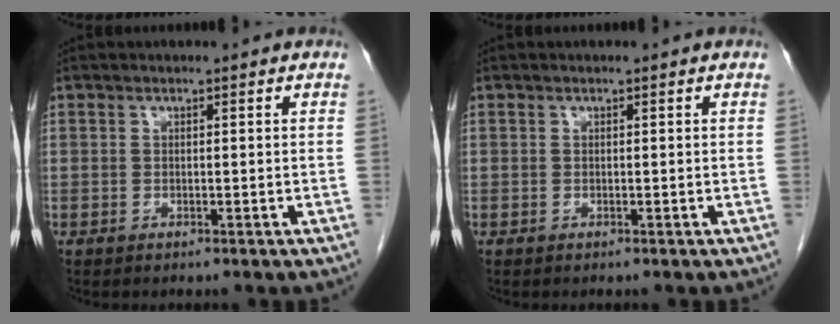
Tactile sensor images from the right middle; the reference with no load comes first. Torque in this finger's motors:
{"motor_torque": [-0.07, 0.07, -0.01, -0.01]}